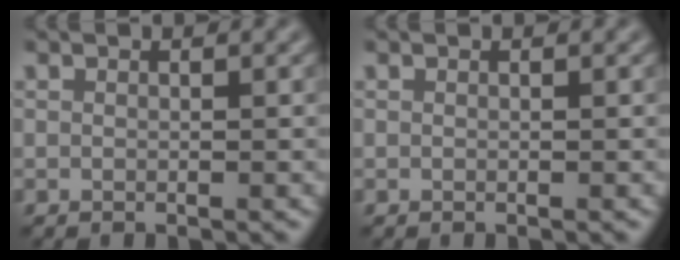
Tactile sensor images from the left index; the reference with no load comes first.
{"total": 0.0}